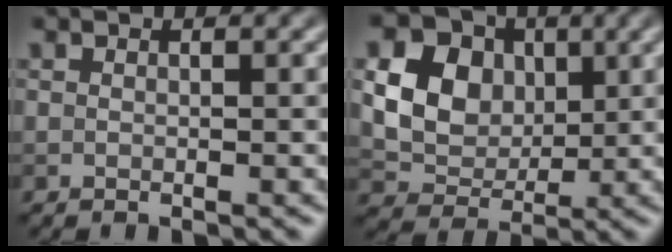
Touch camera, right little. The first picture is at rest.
{"total": 7.8, "force": [1.8, 6.2, 4.3], "torque": [-0.100, 0.008, 0.024]}